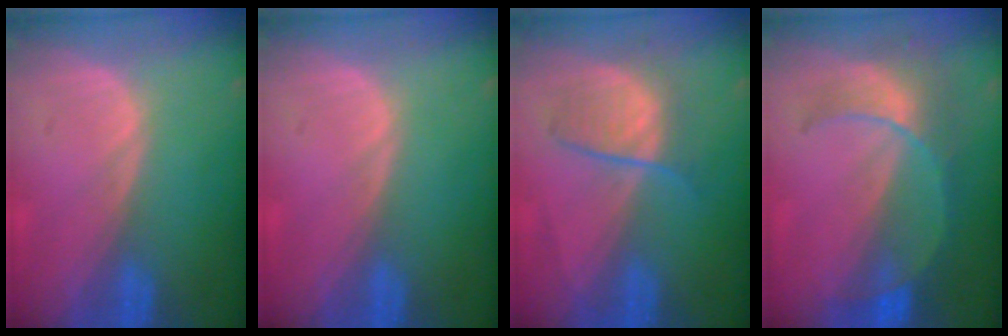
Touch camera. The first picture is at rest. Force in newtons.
{"total": 0.0}
{"total": 4.9, "press": 4.9, "slide": 0.5}
{"total": 7.9, "press": 6.9, "slide": 3.9}